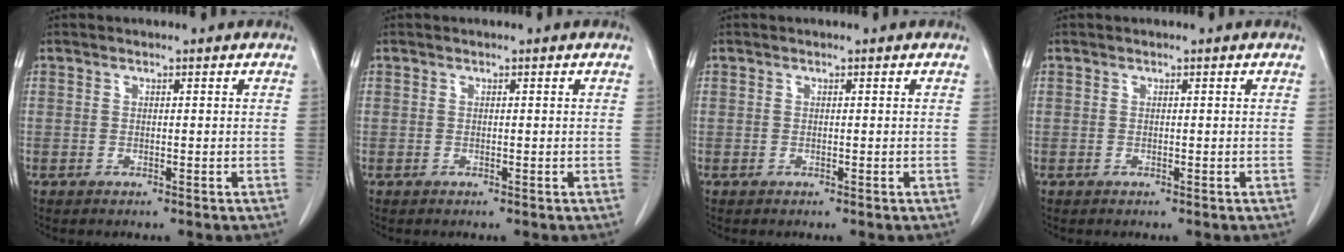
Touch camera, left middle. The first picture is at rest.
{"total": 0.0}
{"total": 0.0}
{"total": 0.0}